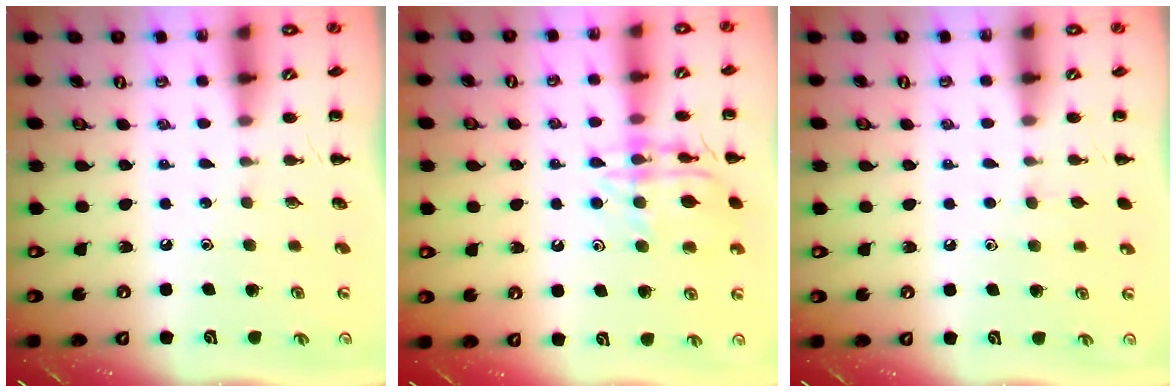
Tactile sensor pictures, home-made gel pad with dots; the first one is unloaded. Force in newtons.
{"total": 14.8, "press": 14.8, "slide": 0.8}
{"total": 2.8, "press": 2.5, "slide": 1.3}